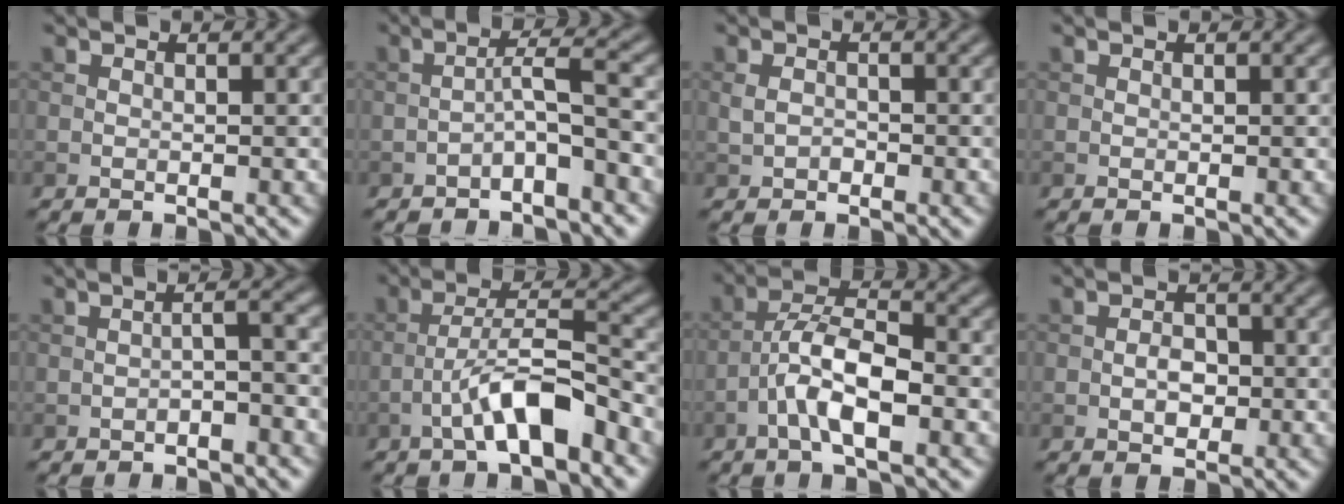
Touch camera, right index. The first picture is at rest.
{"total": 3.0, "force": [-1.7, 0.3, 2.4], "torque": [-0.044, 0.019, -0.037]}
{"total": 1.2, "force": [-0.3, 0.9, 0.8], "torque": [-0.018, 0.001, -0.008]}
{"total": 0.0}
{"total": 2.0, "force": [-1.1, 0.4, 1.7], "torque": [-0.029, 0.010, -0.023]}
{"total": 6.1, "force": [-3.2, 1.4, 5.0], "torque": [-0.093, 0.017, -0.056]}
{"total": 5.5, "force": [-2.3, 1.7, 4.7], "torque": [-0.087, 0.013, -0.047]}
{"total": 1.9, "force": [-0.5, 1.3, 1.4], "torque": [-0.023, 0.004, -0.011]}